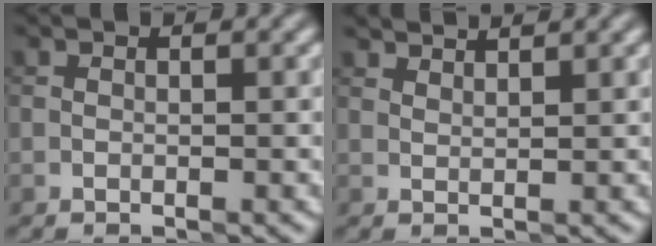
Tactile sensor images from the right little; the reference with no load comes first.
{"total": 3.0, "force": [2.9, 0.4, 0.8], "torque": [-0.008, 0.009, 0.033]}